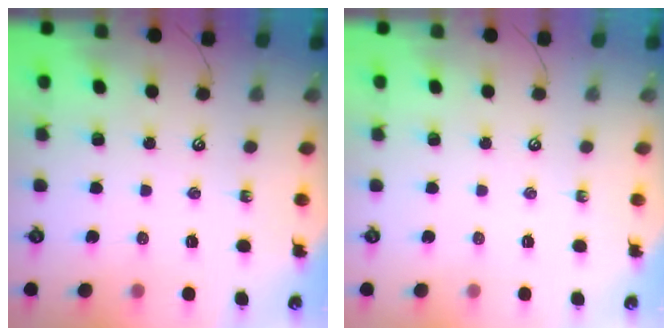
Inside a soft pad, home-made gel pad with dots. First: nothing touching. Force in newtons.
{"total": 0.0}